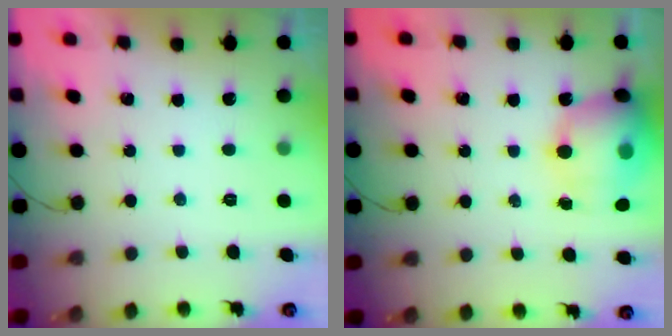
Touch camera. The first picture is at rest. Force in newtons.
{"total": 16.4, "press": 16.0, "slide": 3.5}